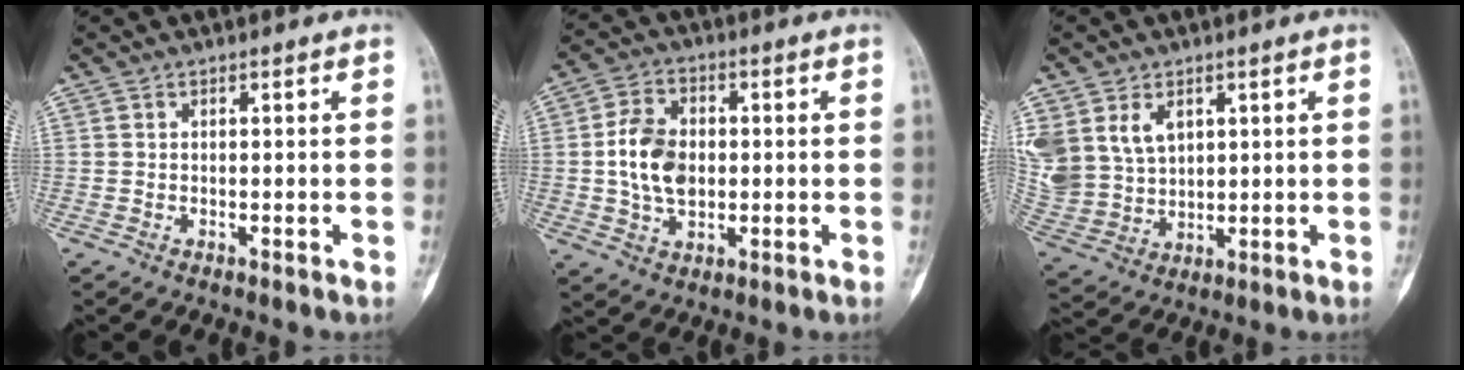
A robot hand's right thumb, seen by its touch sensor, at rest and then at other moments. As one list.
[{"total": 10.1, "force": [0.0, 7.0, 7.3], "torque": [-0.119, 0.007, -0.001]}, {"total": 14.4, "force": [5.4, 10.8, 7.9], "torque": [-0.182, 0.002, 0.130]}]